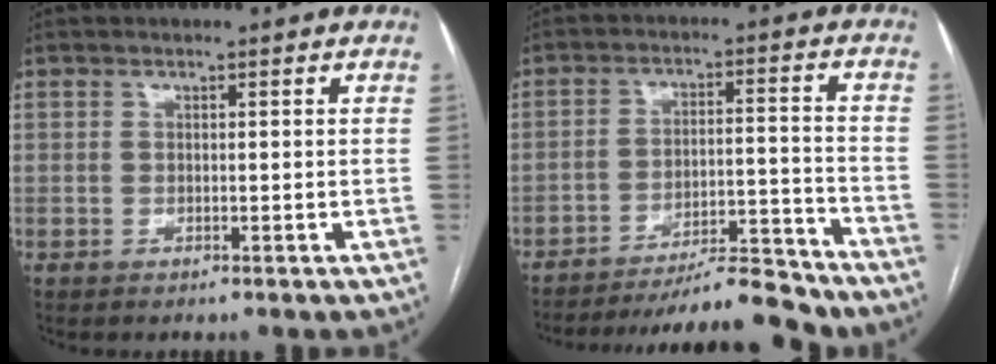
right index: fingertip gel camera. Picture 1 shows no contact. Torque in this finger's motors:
{"motor_torque": [0.78, -0.67, 0.70, 0.14]}